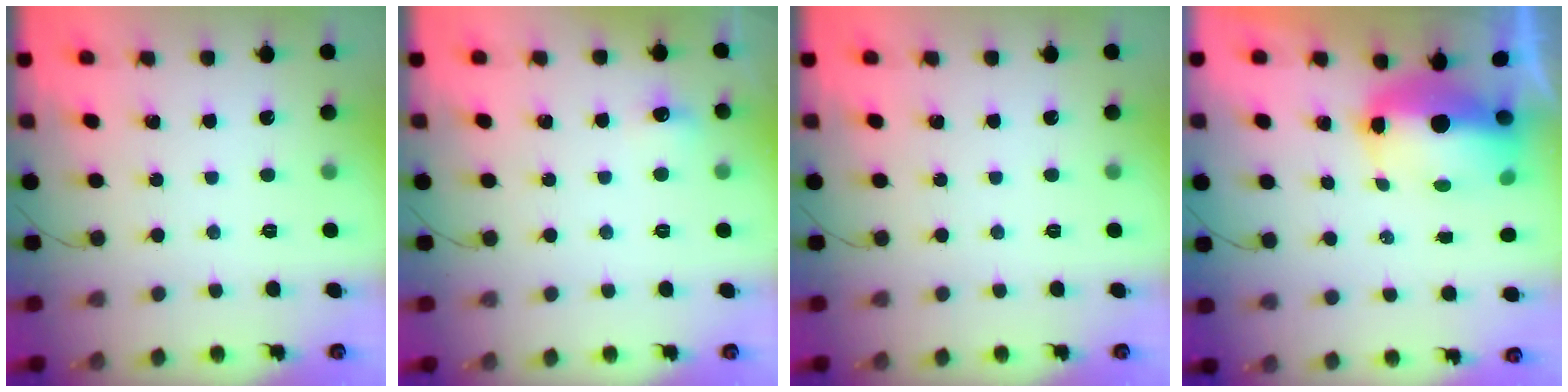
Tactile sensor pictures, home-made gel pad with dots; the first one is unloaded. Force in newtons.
{"total": 4.8, "press": 4.6, "slide": 1.6}
{"total": 0.0}
{"total": 10.2, "press": 10.1, "slide": 1.7}